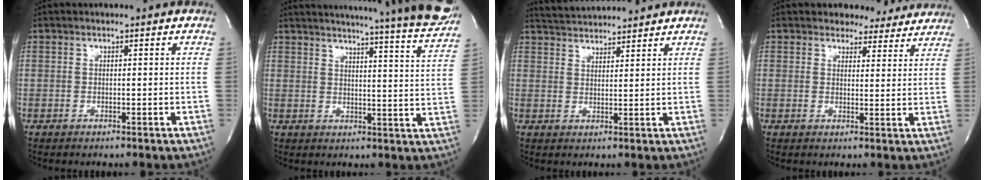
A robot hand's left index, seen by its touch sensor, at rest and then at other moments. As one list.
[{"total": 23.4, "force": [21.2, -0.4, 9.8], "torque": [-0.149, -0.076, 0.249]}, {"total": 7.1, "force": [6.9, 0.3, 1.4], "torque": [-0.034, 0.022, 0.113]}, {"total": 6.2, "force": [5.6, 2.6, 0.4], "torque": [0.009, -0.008, 0.052]}]